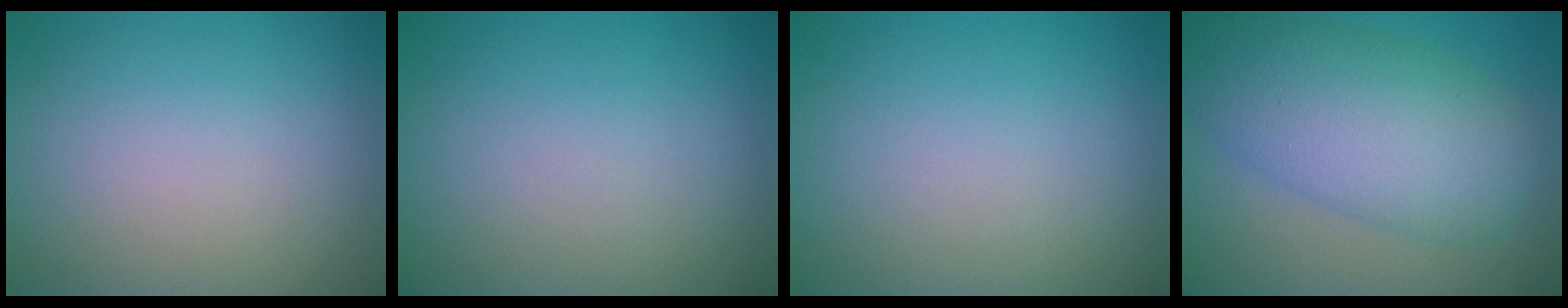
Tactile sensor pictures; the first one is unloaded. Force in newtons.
{"total": 0.0}
{"total": 0.0}
{"total": 9.4, "press": 9.3, "slide": 0.3}